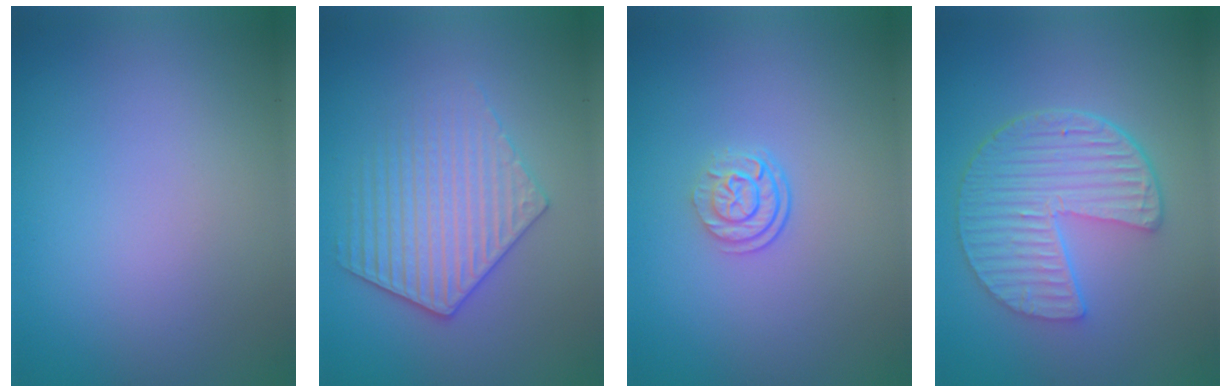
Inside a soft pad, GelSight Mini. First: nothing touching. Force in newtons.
{"total": 3.8, "press": 3.6, "slide": 1.0}
{"total": 2.5, "press": 1.8, "slide": 1.8}
{"total": 6.6, "press": 4.8, "slide": 4.4}